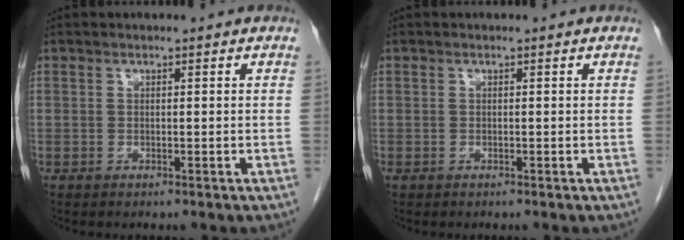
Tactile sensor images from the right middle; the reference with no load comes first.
{"total": 0.0}